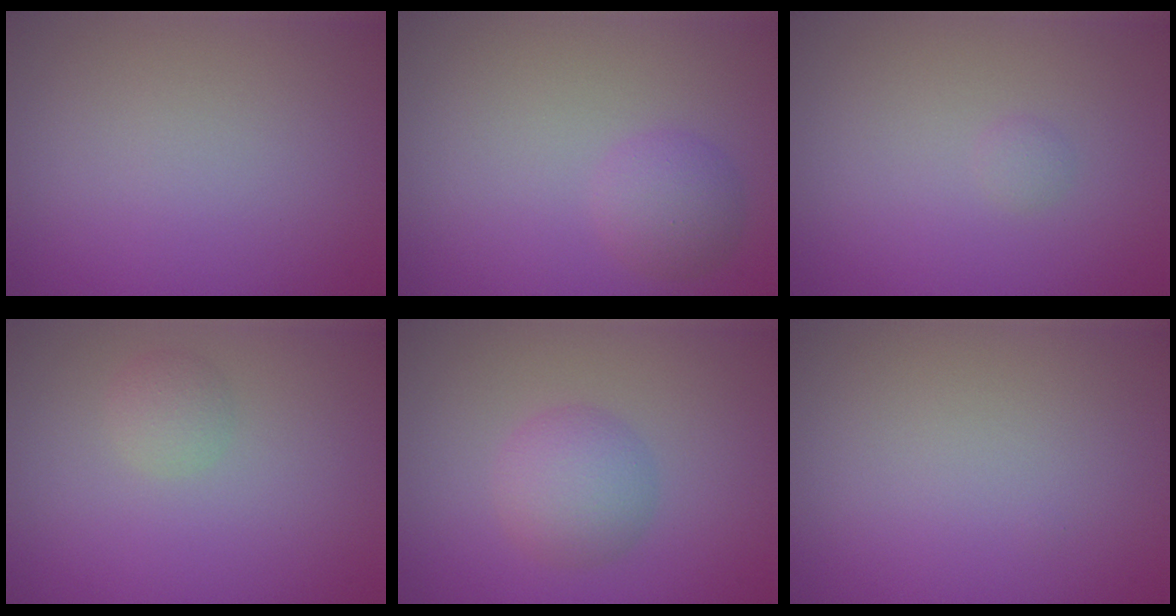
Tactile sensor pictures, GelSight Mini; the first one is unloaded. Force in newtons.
{"total": 2.3, "press": 2.3, "slide": 0.1}
{"total": 0.5, "press": 0.5, "slide": 0.0}
{"total": 1.4, "press": 1.4, "slide": 0.1}
{"total": 3.3, "press": 3.3, "slide": 0.1}
{"total": 0.0}